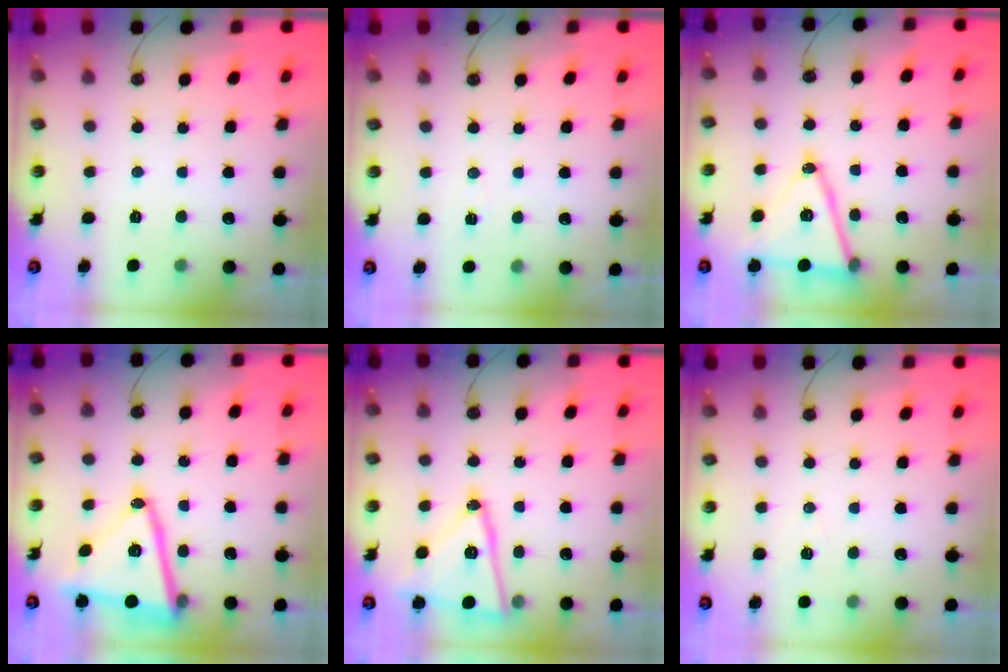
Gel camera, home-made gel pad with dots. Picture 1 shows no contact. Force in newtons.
{"total": 3.1, "press": 2.4, "slide": 2.0}
{"total": 15.1, "press": 14.6, "slide": 3.8}
{"total": 18.6, "press": 18.5, "slide": 1.7}
{"total": 16.7, "press": 16.7, "slide": 0.7}
{"total": 5.8, "press": 4.8, "slide": 3.3}